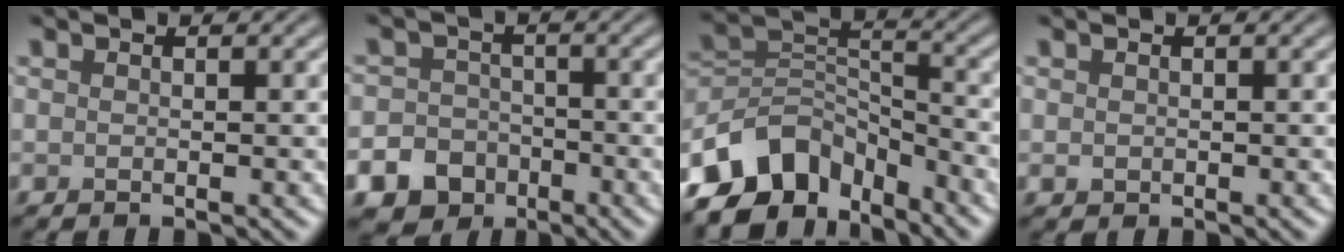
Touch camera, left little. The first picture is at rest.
{"total": 12.5, "force": [-7.0, 10.2, 2.2], "torque": [-0.054, -0.059, -0.132]}
{"total": 9.8, "force": [-7.2, 5.2, 4.1], "torque": [-0.066, 0.006, -0.148]}
{"total": 0.6, "force": [0.0, 0.5, 0.2], "torque": [-0.004, -0.003, 0.002]}